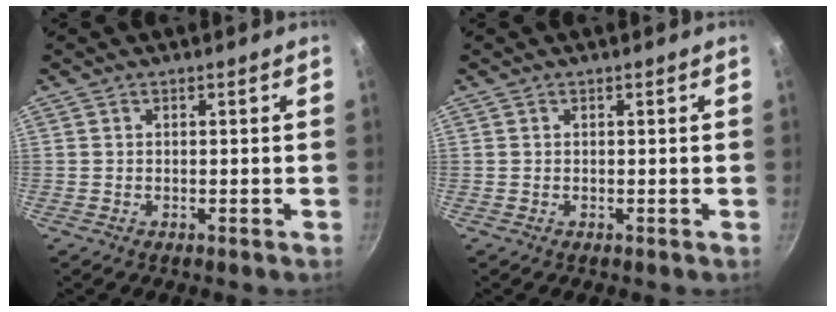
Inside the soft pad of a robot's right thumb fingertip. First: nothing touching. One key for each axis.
{"total": 0.0}